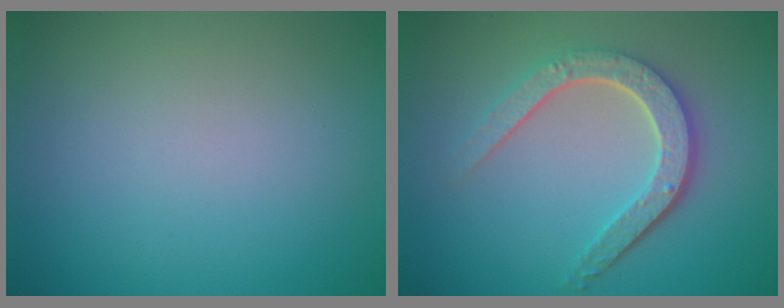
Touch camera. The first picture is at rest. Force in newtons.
{"total": 4.7, "press": 3.7, "slide": 2.9}